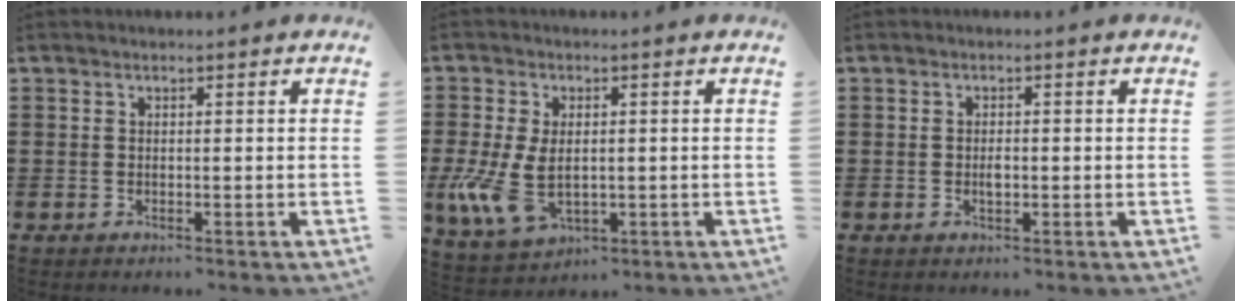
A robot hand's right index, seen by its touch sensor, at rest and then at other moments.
{"total": 7.7, "force": [-1.3, 4.6, 6.0], "torque": [-0.146, -0.007, -0.025]}
{"total": 1.6, "force": [-0.2, 0.6, 1.5], "torque": [-0.028, -0.001, -0.004]}